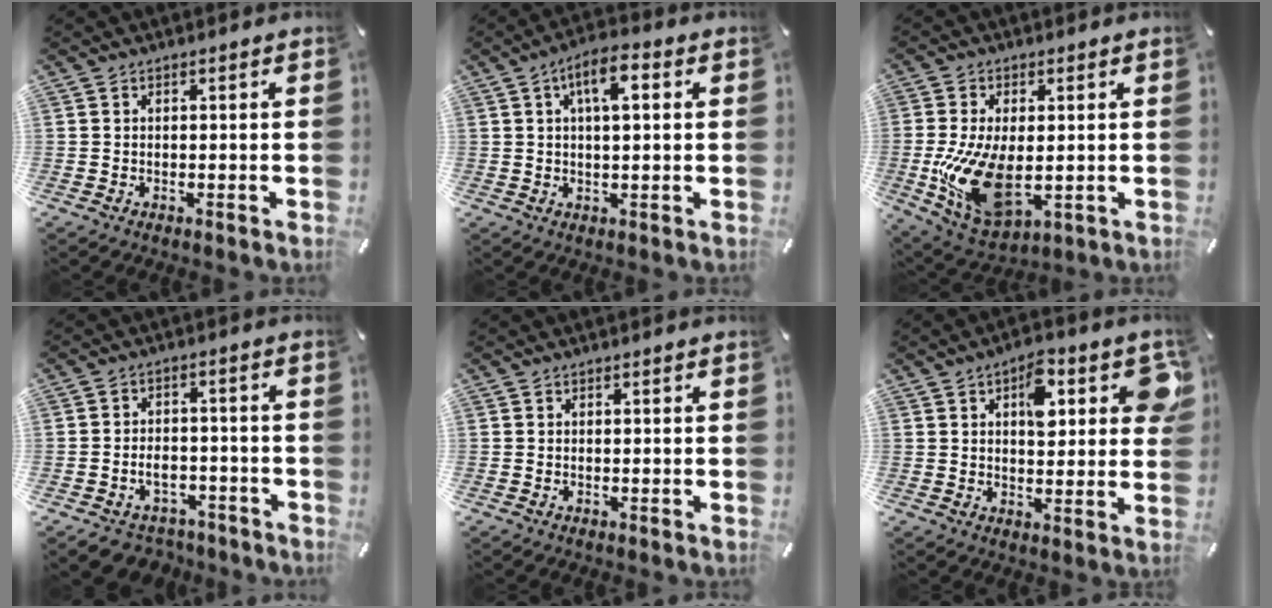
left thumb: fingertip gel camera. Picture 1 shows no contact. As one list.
[{"total": 7.3, "force": [2.2, 2.5, 6.4], "torque": [-0.104, -0.001, 0.032]}, {"total": 15.7, "force": [-1.4, 8.9, 12.8], "torque": [-0.277, -0.021, -0.018]}, {"total": 6.4, "force": [-3.1, 4.7, 3.1], "torque": [-0.055, 0.026, -0.053]}, {"total": 0.0}, {"total": 11.5, "force": [4.4, 5.8, 8.8], "torque": [-0.097, -0.017, 0.067]}]